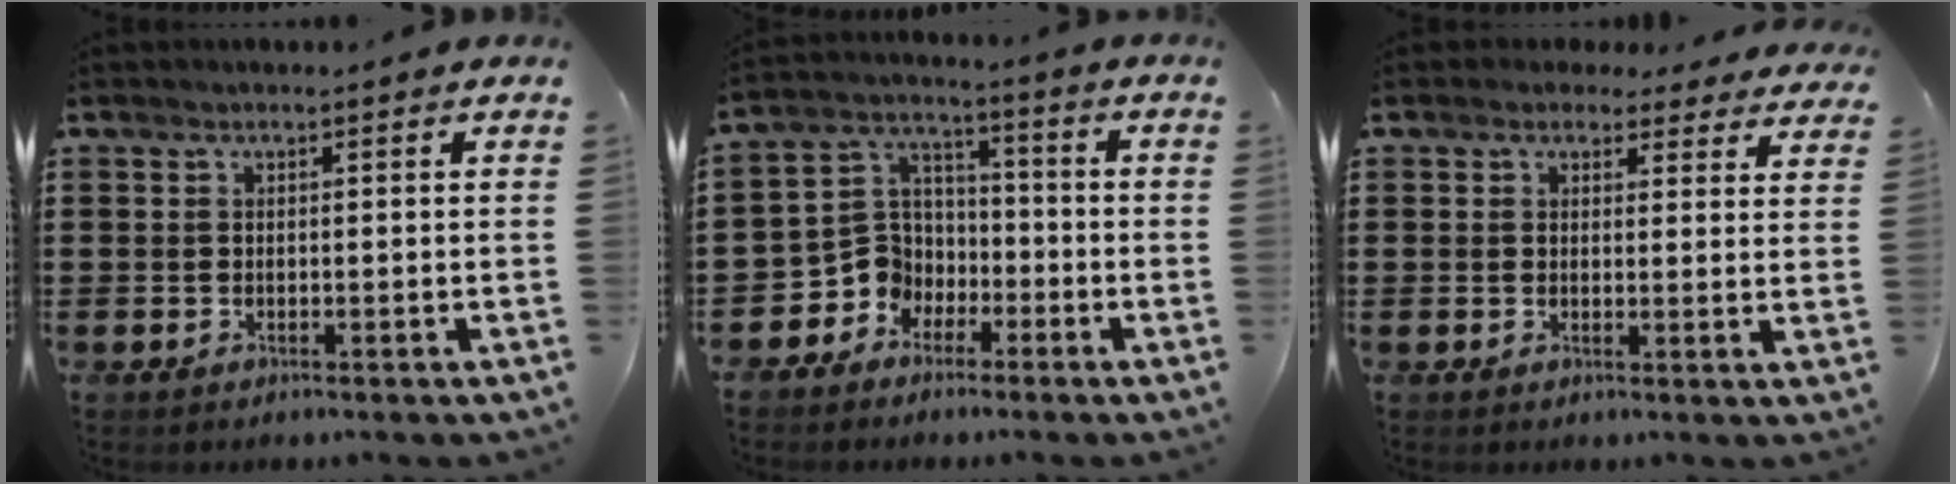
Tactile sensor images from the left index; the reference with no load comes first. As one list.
[{"total": 7.0, "force": [-3.4, 6.0, 1.1], "torque": [-0.062, 0.006, -0.072]}, {"total": 2.5, "force": [2.2, 1.1, 0.6], "torque": [-0.013, -0.005, 0.037]}]